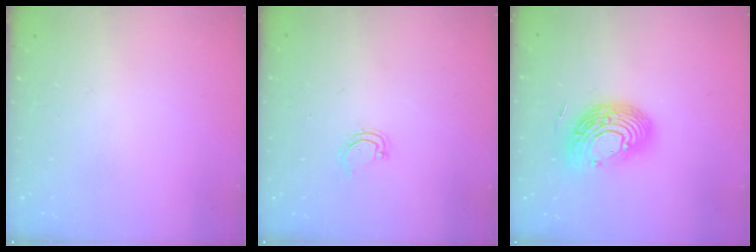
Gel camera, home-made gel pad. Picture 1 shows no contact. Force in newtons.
{"total": 2.8, "press": 2.8, "slide": 0.3}
{"total": 15.3, "press": 15.2, "slide": 1.1}